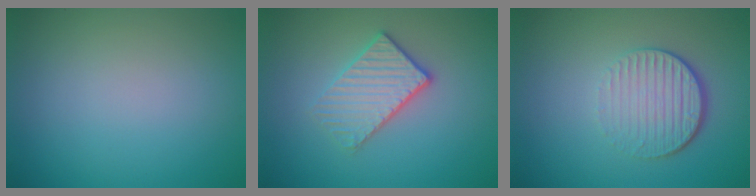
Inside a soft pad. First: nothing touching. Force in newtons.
{"total": 3.3, "press": 3.0, "slide": 1.5}
{"total": 4.3, "press": 2.9, "slide": 3.2}